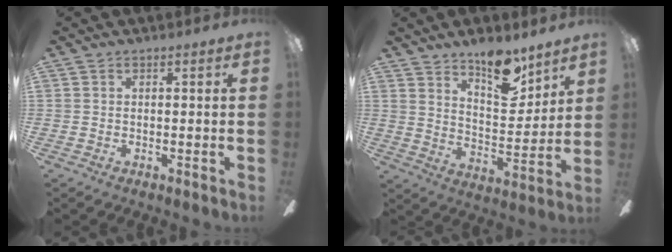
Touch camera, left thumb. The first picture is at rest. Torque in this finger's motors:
{"motor_torque": [1.77, 1.07, 1.56, -1.21, 0.06]}